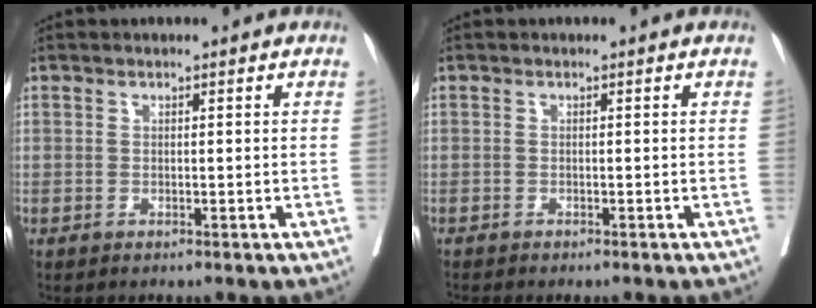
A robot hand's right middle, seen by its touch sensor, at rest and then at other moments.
{"total": 1.3, "force": [-1.2, 0.1, 0.5], "torque": [-0.004, -0.001, -0.018]}